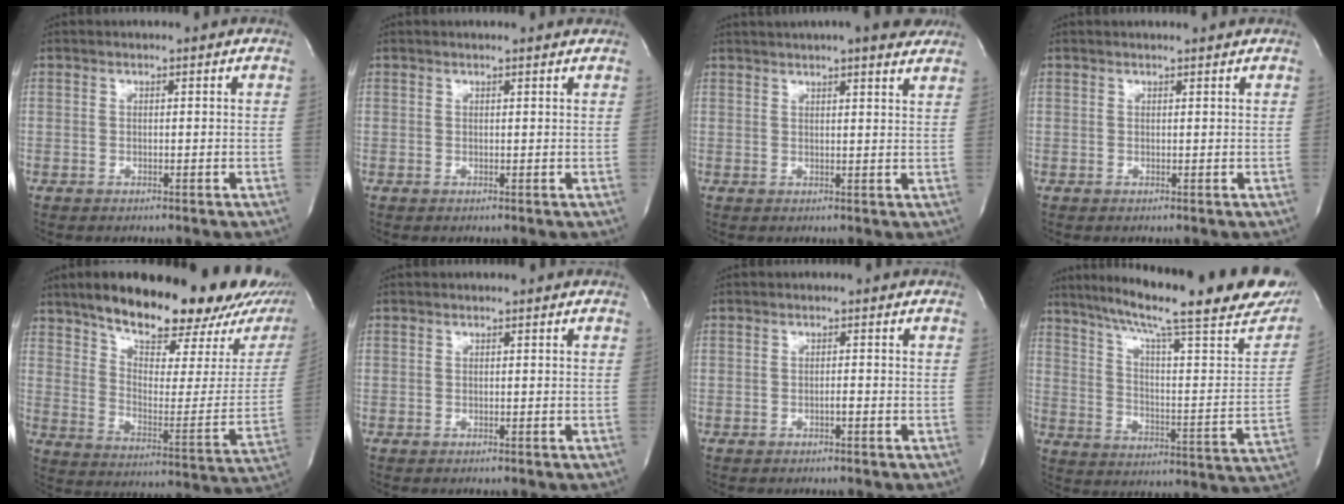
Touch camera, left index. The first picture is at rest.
{"total": 3.1, "force": [3.0, 0.0, 0.8], "torque": [-0.016, 0.007, 0.026]}
{"total": 11.8, "force": [10.0, 1.1, 6.1], "torque": [-0.092, 0.022, 0.120]}
{"total": 2.7, "force": [2.6, -0.1, 0.7], "torque": [-0.011, 0.010, 0.029]}
{"total": 27.7, "force": [20.4, 7.2, 17.3], "torque": [-0.254, -0.011, 0.274]}
{"total": 0.0}
{"total": 0.6, "force": [-0.4, 0.0, 0.5], "torque": [-0.008, 0.001, -0.006]}
{"total": 30.1, "force": [23.2, 3.5, 18.9], "torque": [-0.264, -0.028, 0.305]}